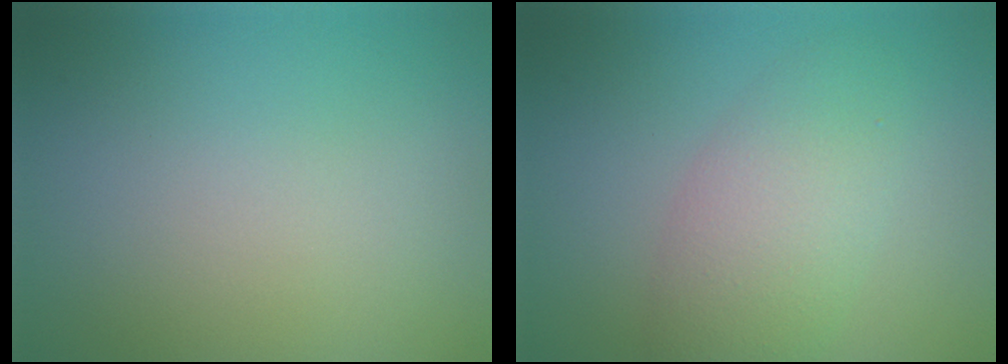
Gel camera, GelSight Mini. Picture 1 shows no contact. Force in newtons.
{"total": 4.8, "press": 4.7, "slide": 0.2}